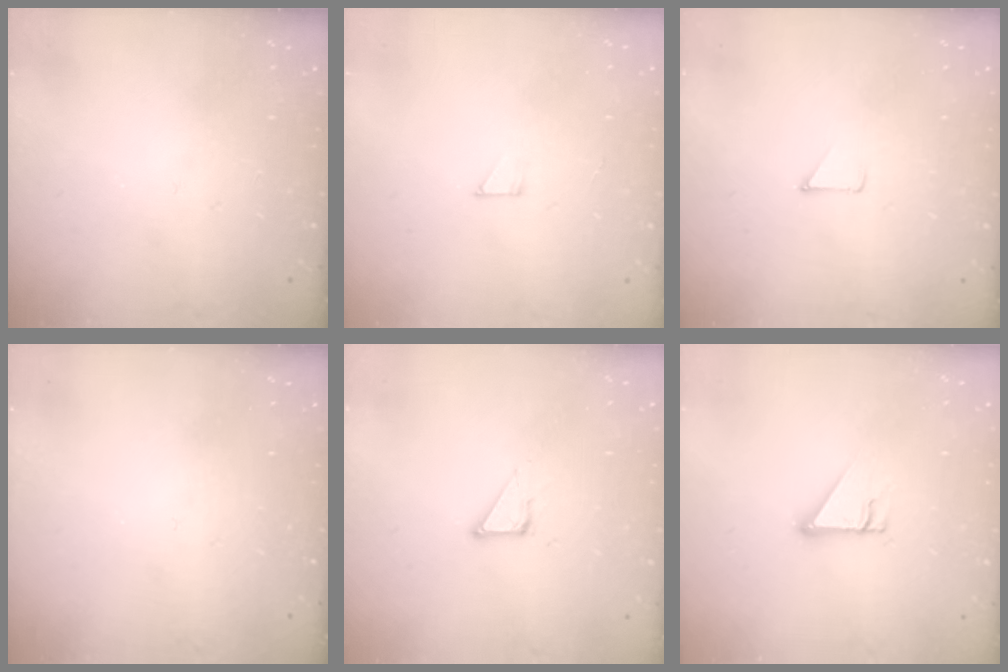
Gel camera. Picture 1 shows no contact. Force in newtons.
{"total": 1.9, "press": 1.9, "slide": 0.1}
{"total": 2.9, "press": 2.8, "slide": 0.3}
{"total": 0.0}
{"total": 1.9, "press": 1.9, "slide": 0.1}
{"total": 3.1, "press": 3.1, "slide": 0.1}